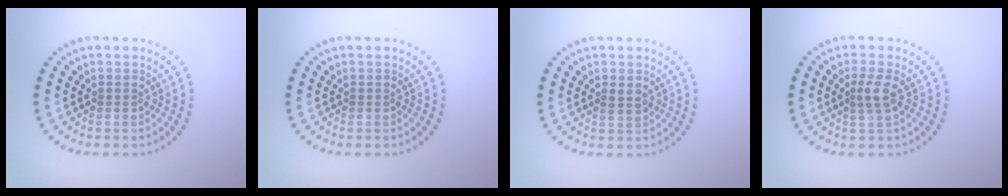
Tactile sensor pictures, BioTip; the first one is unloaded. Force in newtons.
{"total": 0.0}
{"total": 1.2, "press": 1.1, "slide": 0.4}
{"total": 1.8, "press": 1.6, "slide": 0.9}